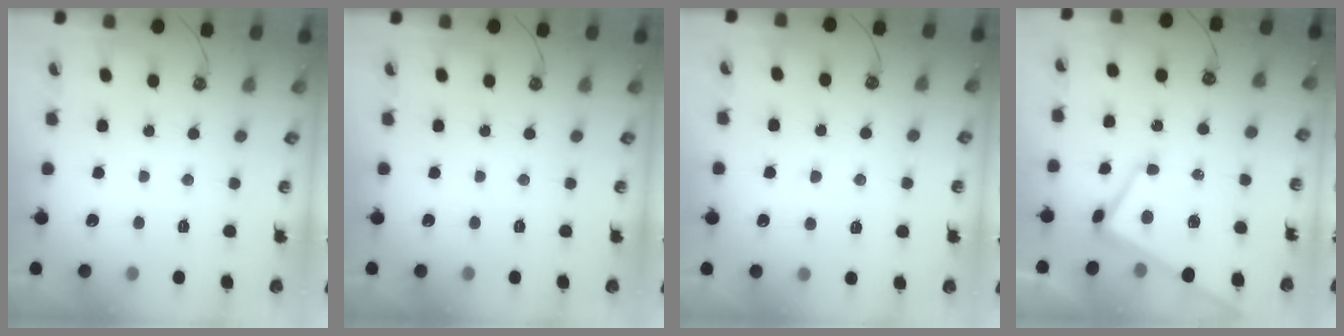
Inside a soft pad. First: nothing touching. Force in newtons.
{"total": 0.0}
{"total": 2.7, "press": 2.6, "slide": 0.5}
{"total": 2.6, "press": 2.5, "slide": 0.8}